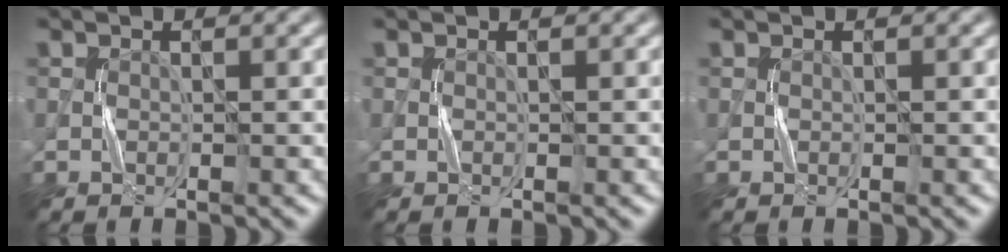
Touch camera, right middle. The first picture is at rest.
{"total": 0.0}
{"total": 0.0}